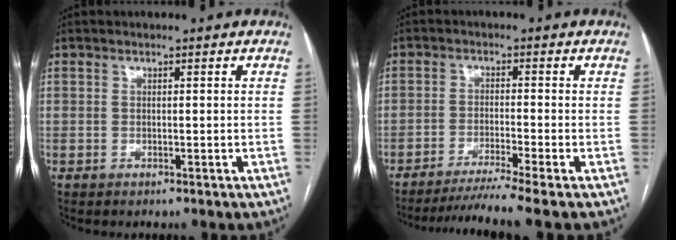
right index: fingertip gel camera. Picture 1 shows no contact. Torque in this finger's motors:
{"motor_torque": [1.03, -0.75, 0.22, 0.06]}